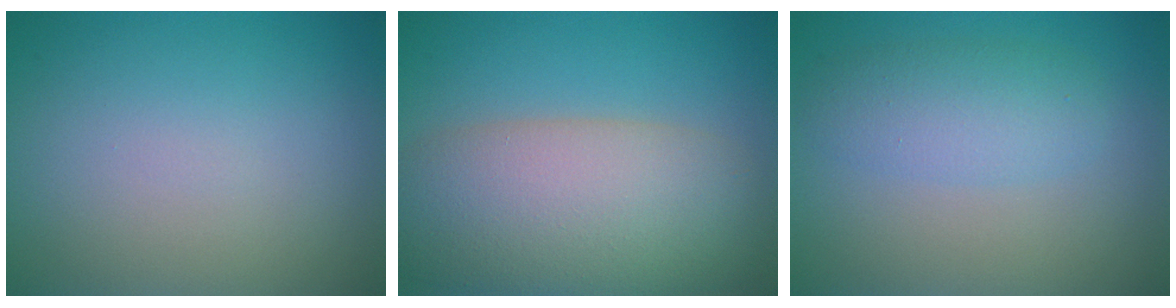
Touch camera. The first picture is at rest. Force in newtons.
{"total": 10.2, "press": 10.2, "slide": 0.9}
{"total": 3.4, "press": 3.4, "slide": 0.1}